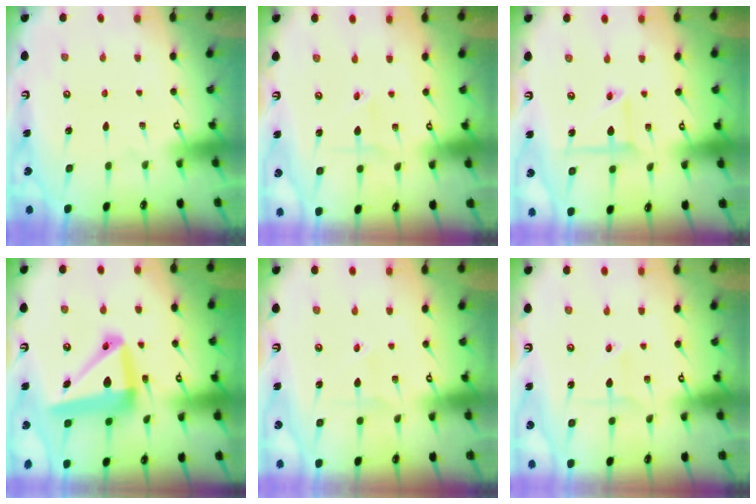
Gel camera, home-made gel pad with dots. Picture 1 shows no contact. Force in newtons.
{"total": 1.8, "press": 1.7, "slide": 0.4}
{"total": 7.4, "press": 7.4, "slide": 0.5}
{"total": 17.3, "press": 17.2, "slide": 1.9}
{"total": 2.7, "press": 2.5, "slide": 0.9}
{"total": 2.3, "press": 2.2, "slide": 0.9}